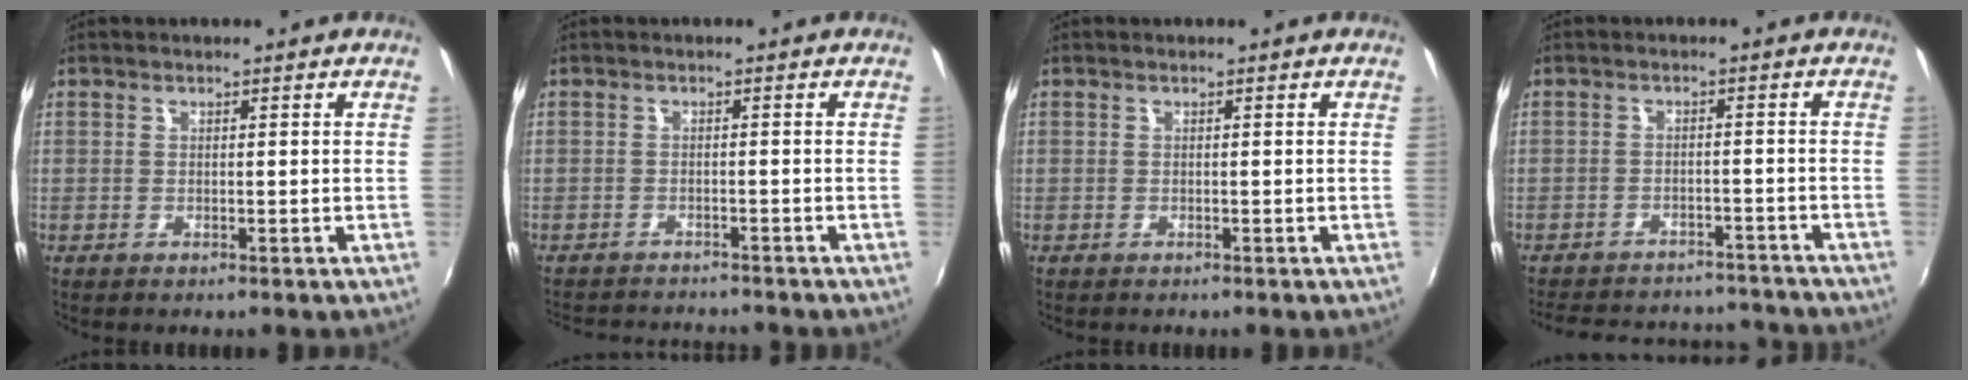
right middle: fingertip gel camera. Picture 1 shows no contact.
{"total": 7.7, "force": [-7.3, 1.2, 2.1], "torque": [-0.057, -0.010, -0.109]}
{"total": 0.0}
{"total": 18.4, "force": [-16.1, 6.4, 6.1], "torque": [-0.136, 0.023, -0.203]}